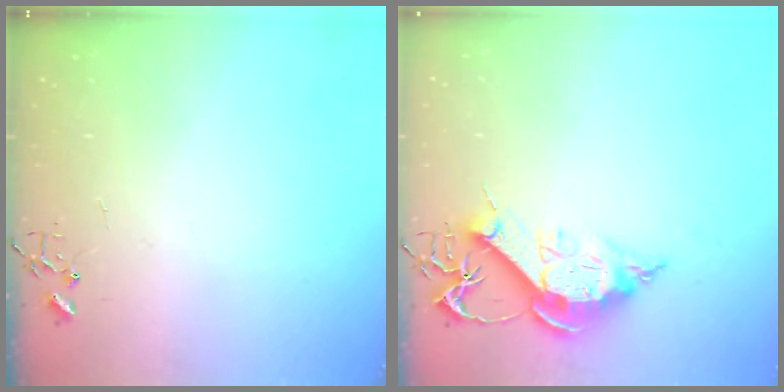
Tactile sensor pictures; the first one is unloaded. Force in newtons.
{"total": 11.6, "press": 11.5, "slide": 0.8}